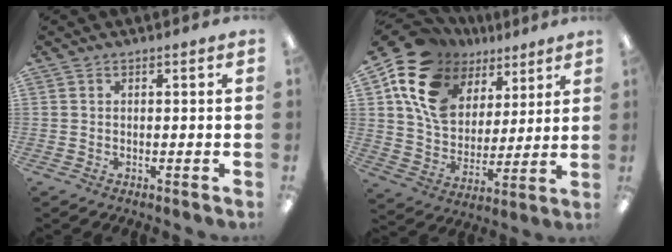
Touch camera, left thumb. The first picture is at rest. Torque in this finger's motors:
{"motor_torque": [0.91, 1.69, 1.11, -1.66, 0.17]}